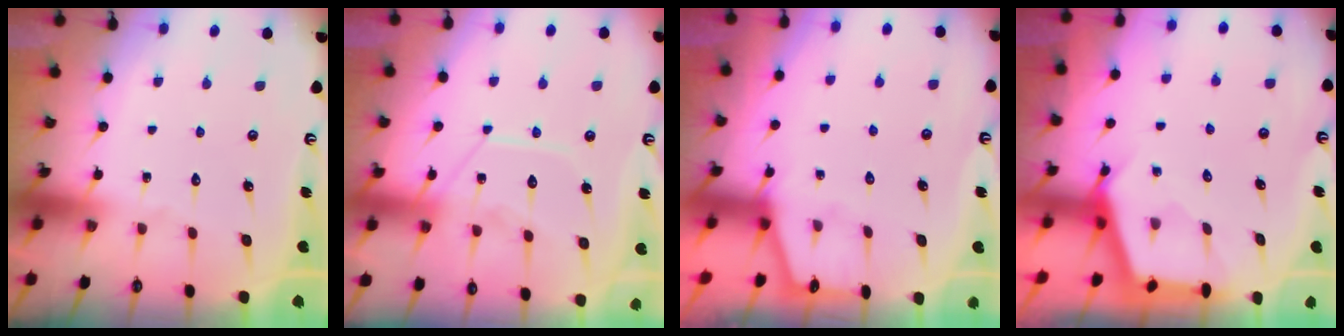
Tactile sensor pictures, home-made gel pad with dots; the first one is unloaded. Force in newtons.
{"total": 12.1, "press": 12.0, "slide": 1.0}
{"total": 2.1, "press": 2.1, "slide": 0.3}
{"total": 2.6, "press": 2.6, "slide": 0.4}